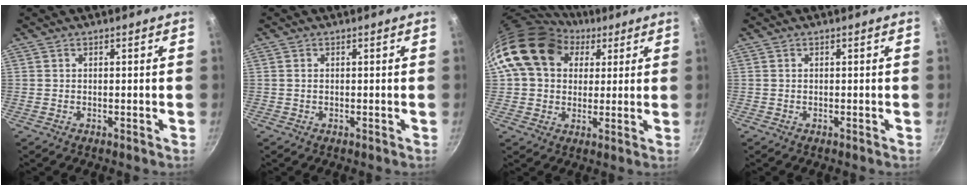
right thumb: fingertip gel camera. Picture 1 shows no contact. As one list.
[{"total": 0.0}, {"total": 16.3, "force": [6.6, 12.3, 8.4], "torque": [-0.124, 0.008, 0.107]}, {"total": 0.0}]